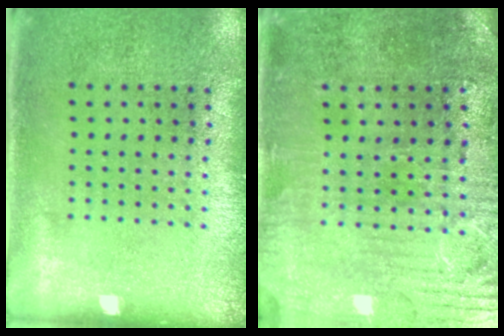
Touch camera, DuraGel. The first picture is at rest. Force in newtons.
{"total": 1.5, "press": 1.3, "slide": 0.6}